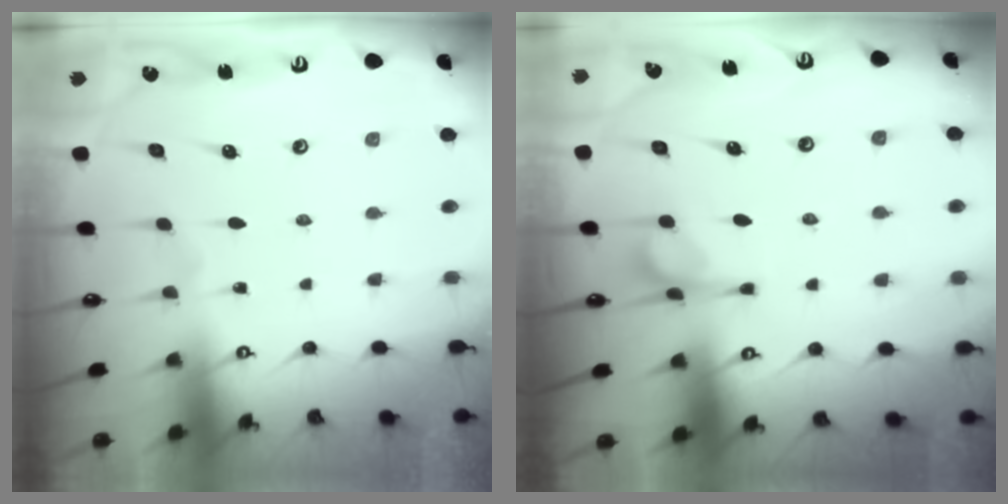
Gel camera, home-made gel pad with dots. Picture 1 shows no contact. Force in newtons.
{"total": 4.7, "press": 4.7, "slide": 0.7}